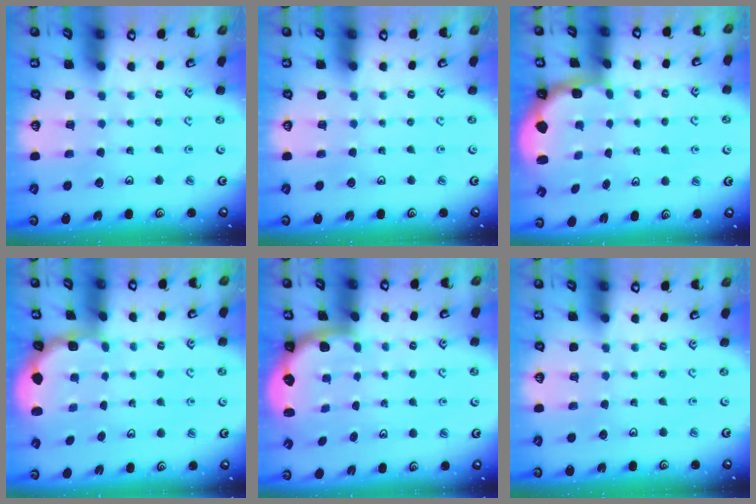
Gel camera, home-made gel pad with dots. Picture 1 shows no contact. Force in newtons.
{"total": 0.0}
{"total": 2.1, "press": 1.3, "slide": 1.6}
{"total": 1.9, "press": 1.8, "slide": 0.7}
{"total": 2.1, "press": 1.9, "slide": 1.0}
{"total": 0.0}